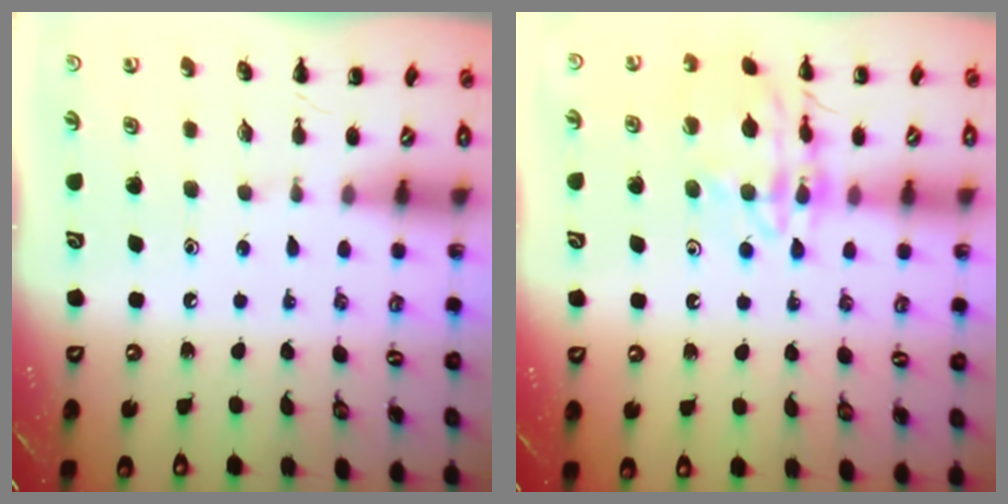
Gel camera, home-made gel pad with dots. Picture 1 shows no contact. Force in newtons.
{"total": 15.0, "press": 14.9, "slide": 1.2}